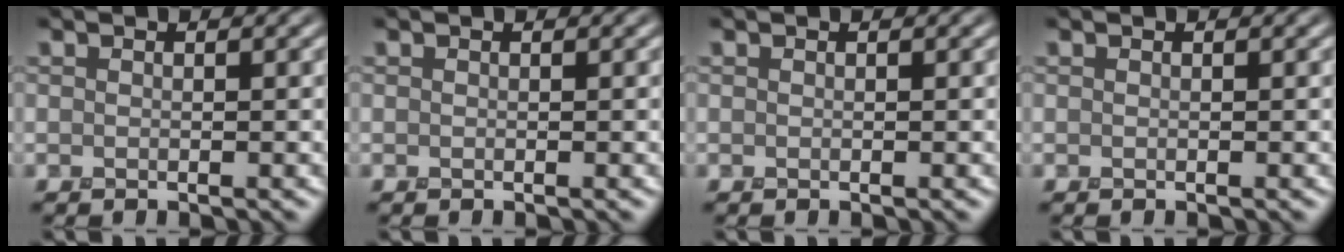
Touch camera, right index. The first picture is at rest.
{"total": 0.0}
{"total": 0.0}
{"total": 0.0}